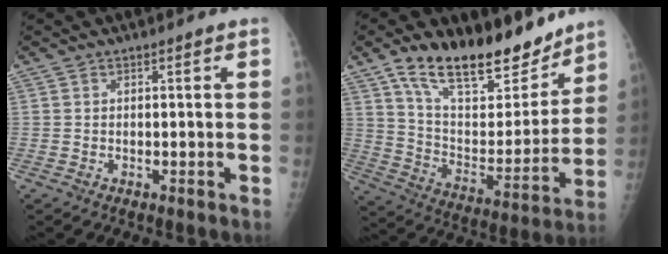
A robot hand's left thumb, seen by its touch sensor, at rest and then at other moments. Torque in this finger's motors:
{"motor_torque": [0.42, 0.72, 1.36, -1.40, 0.32]}